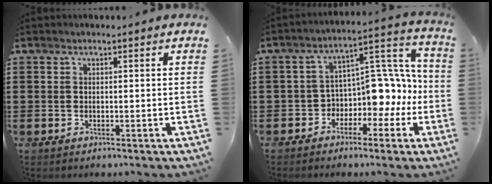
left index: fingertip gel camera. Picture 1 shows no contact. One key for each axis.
{"total": 6.8, "fx": -1.3, "fy": 5.4, "fz": 3.9, "tx": -0.072, "ty": -0.020, "tz": -0.028}